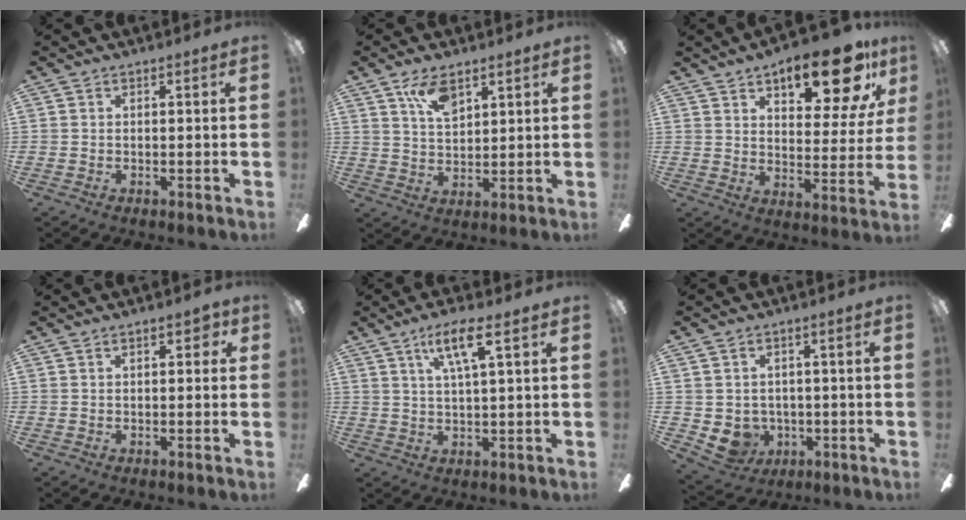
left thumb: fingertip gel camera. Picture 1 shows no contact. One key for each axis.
{"total": 7.6, "fx": 5.0, "fy": 3.4, "fz": 4.7, "tx": -0.079, "ty": -0.015, "tz": 0.087}
{"total": 17.4, "fx": 11.1, "fy": 6.5, "fz": 11.6, "tx": -0.151, "ty": -0.054, "tz": 0.176}
{"total": 3.1, "fx": 1.3, "fy": 1.4, "fz": 2.4, "tx": -0.025, "ty": -0.002, "tz": 0.016}
{"total": 8.0, "fx": 4.1, "fy": 1.5, "fz": 6.8, "tx": -0.123, "ty": -0.003, "tz": 0.064}
{"total": 5.6, "fx": -0.5, "fy": 5.3, "fz": 1.8, "tx": -0.063, "ty": -0.005, "tz": -0.007}